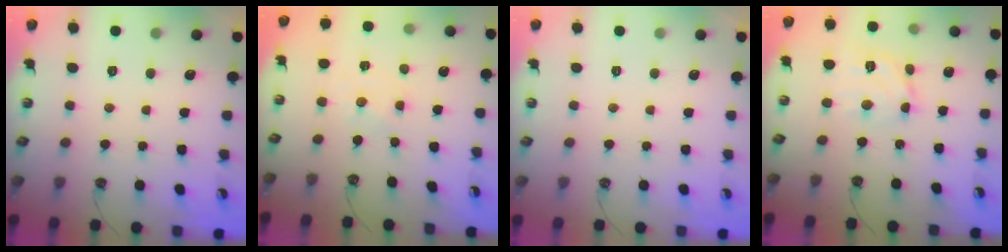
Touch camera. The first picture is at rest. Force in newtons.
{"total": 0.0}
{"total": 0.0}
{"total": 12.3, "press": 12.2, "slide": 1.7}